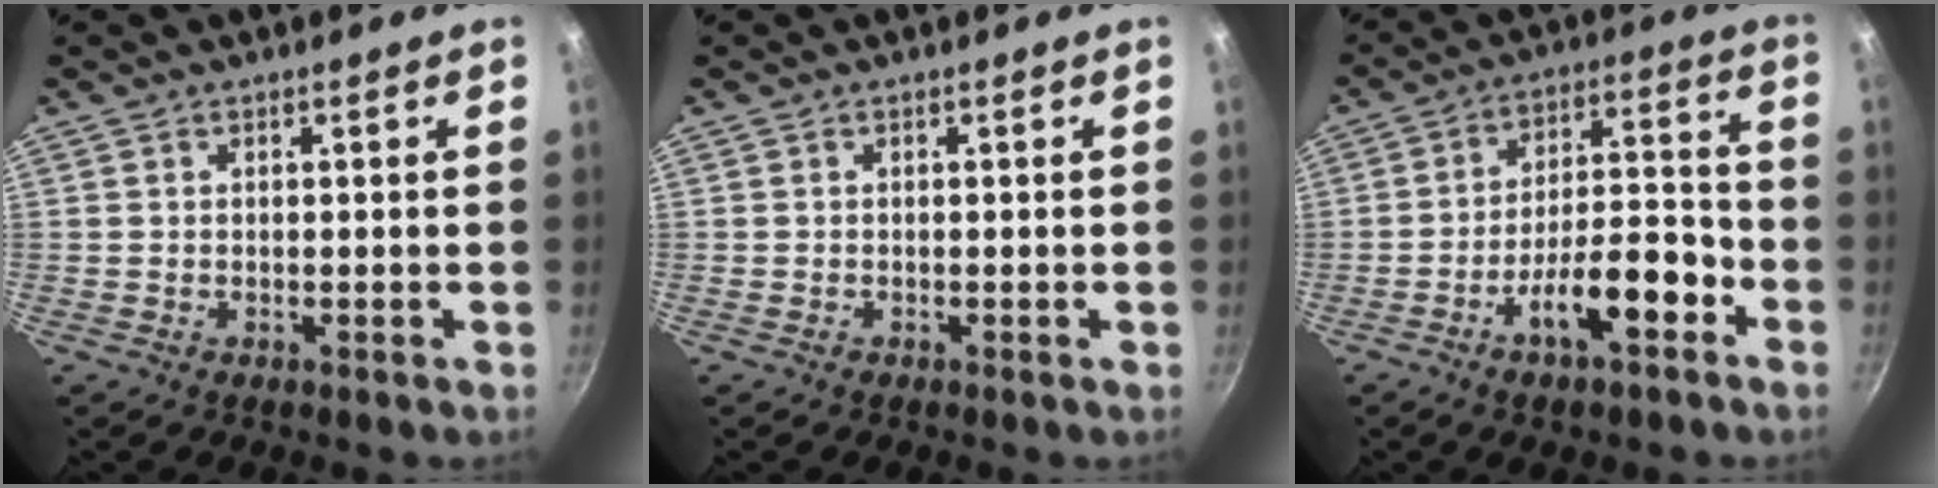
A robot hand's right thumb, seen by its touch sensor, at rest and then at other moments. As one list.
[{"total": 0.0}, {"total": 12.1, "force": [-6.1, 4.4, 9.5], "torque": [-0.133, 0.056, -0.098]}]